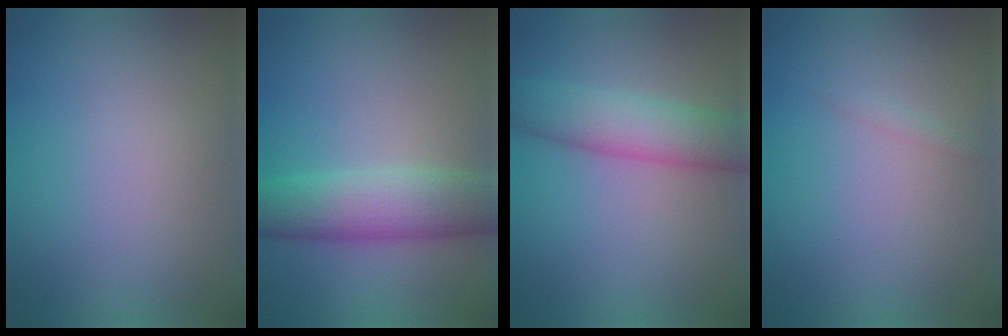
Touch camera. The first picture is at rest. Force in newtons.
{"total": 6.6, "press": 6.6, "slide": 0.2}
{"total": 5.6, "press": 5.6, "slide": 0.2}
{"total": 0.6, "press": 0.6, "slide": 0.0}